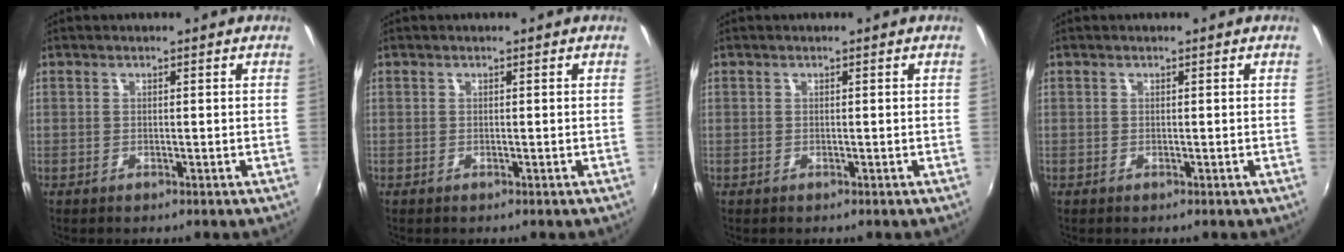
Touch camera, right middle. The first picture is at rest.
{"total": 0.0}
{"total": 0.0}
{"total": 0.0}